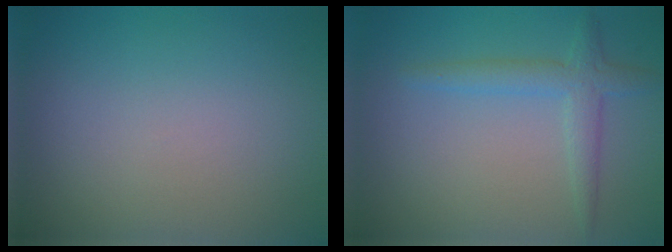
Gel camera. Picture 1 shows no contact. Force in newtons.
{"total": 2.6, "press": 2.6, "slide": 0.1}